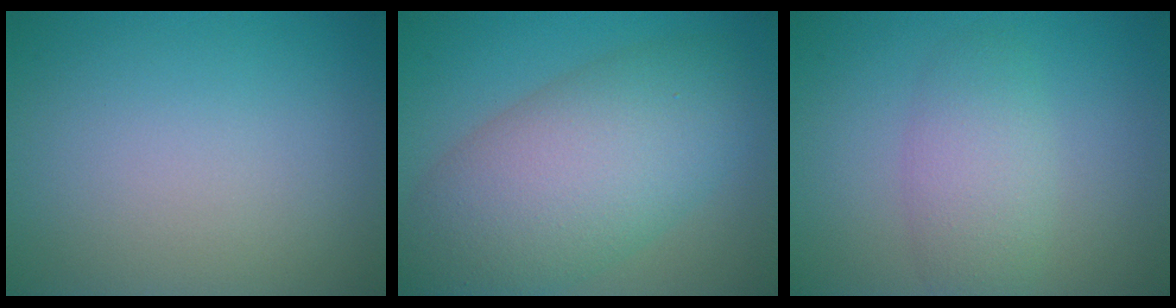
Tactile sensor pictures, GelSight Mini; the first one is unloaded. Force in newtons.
{"total": 10.2, "press": 10.2, "slide": 0.7}
{"total": 3.4, "press": 3.4, "slide": 0.1}